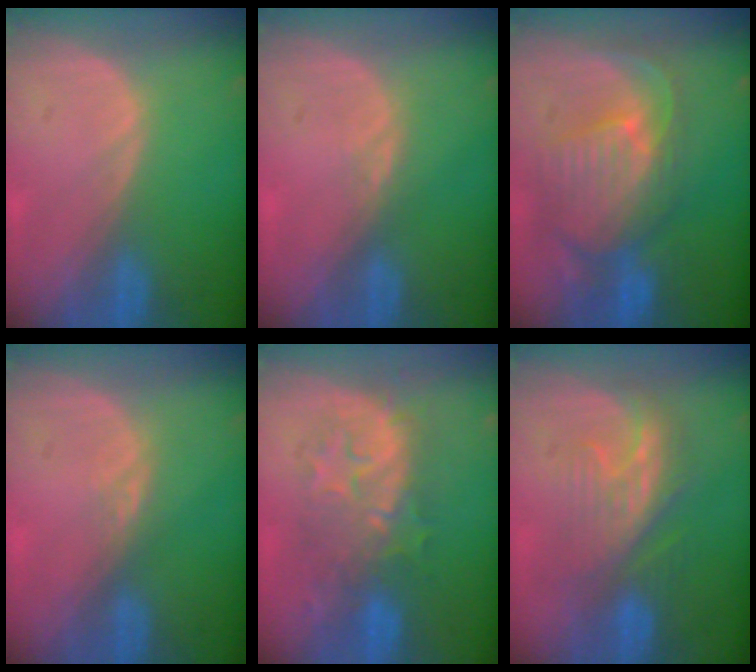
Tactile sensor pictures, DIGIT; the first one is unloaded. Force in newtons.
{"total": 1.1, "press": 1.0, "slide": 0.5}
{"total": 10.6, "press": 9.4, "slide": 4.9}
{"total": 1.5, "press": 1.3, "slide": 0.8}
{"total": 8.3, "press": 8.3, "slide": 0.1}
{"total": 7.7, "press": 7.5, "slide": 1.5}